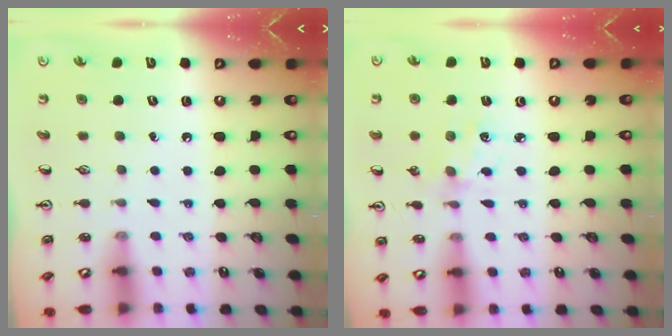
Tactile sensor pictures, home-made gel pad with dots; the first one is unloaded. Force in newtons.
{"total": 3.3, "press": 3.3, "slide": 0.4}